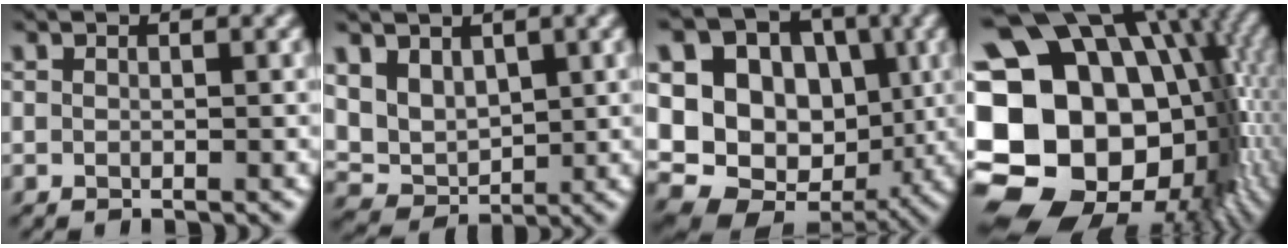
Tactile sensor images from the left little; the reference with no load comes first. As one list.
[{"total": 4.2, "force": [1.8, 3.1, 2.3], "torque": [-0.054, -0.007, 0.036]}, {"total": 15.2, "force": [2.0, 12.4, 8.5], "torque": [-0.179, 0.017, 0.036]}, {"total": 22.3, "force": [-1.6, 17.3, 13.9], "torque": [-0.229, 0.000, -0.048]}]